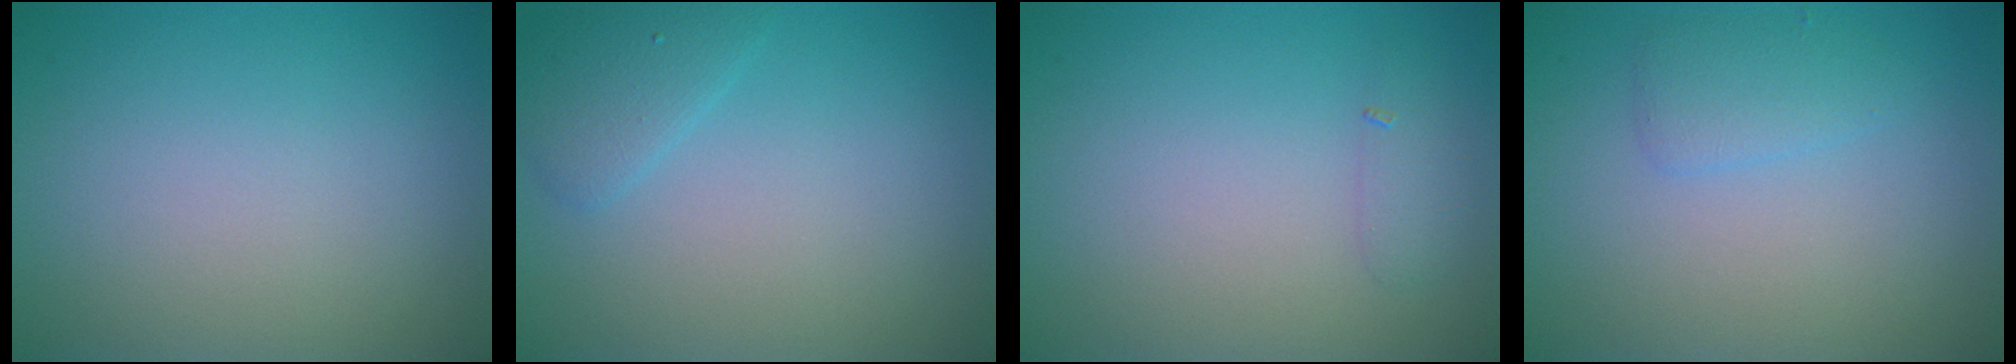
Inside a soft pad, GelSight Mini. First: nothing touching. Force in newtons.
{"total": 1.8, "press": 1.8, "slide": 0.1}
{"total": 1.0, "press": 1.0, "slide": 0.0}
{"total": 1.7, "press": 1.7, "slide": 0.1}